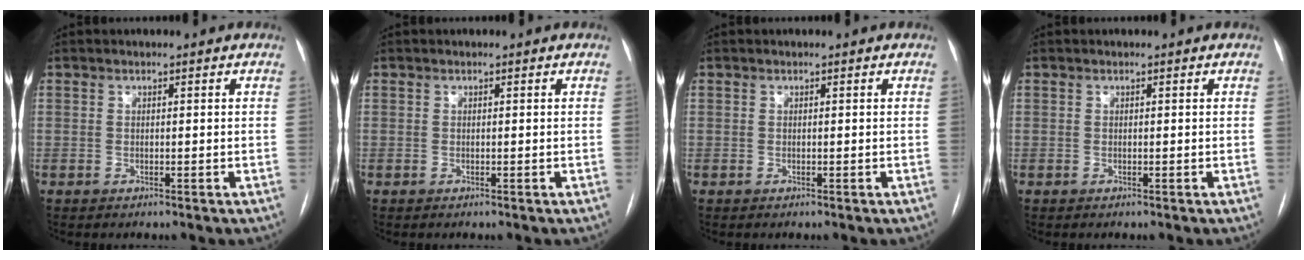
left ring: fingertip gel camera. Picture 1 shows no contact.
{"total": 0.0}
{"total": 0.0}
{"total": 0.0}